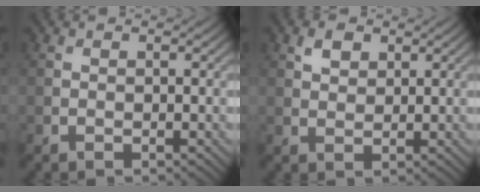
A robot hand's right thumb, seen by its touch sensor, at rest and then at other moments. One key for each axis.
{"total": 2.2, "fx": 1.3, "fy": 1.4, "fz": 1.2, "tx": -0.023, "ty": 0.002, "tz": 0.026}